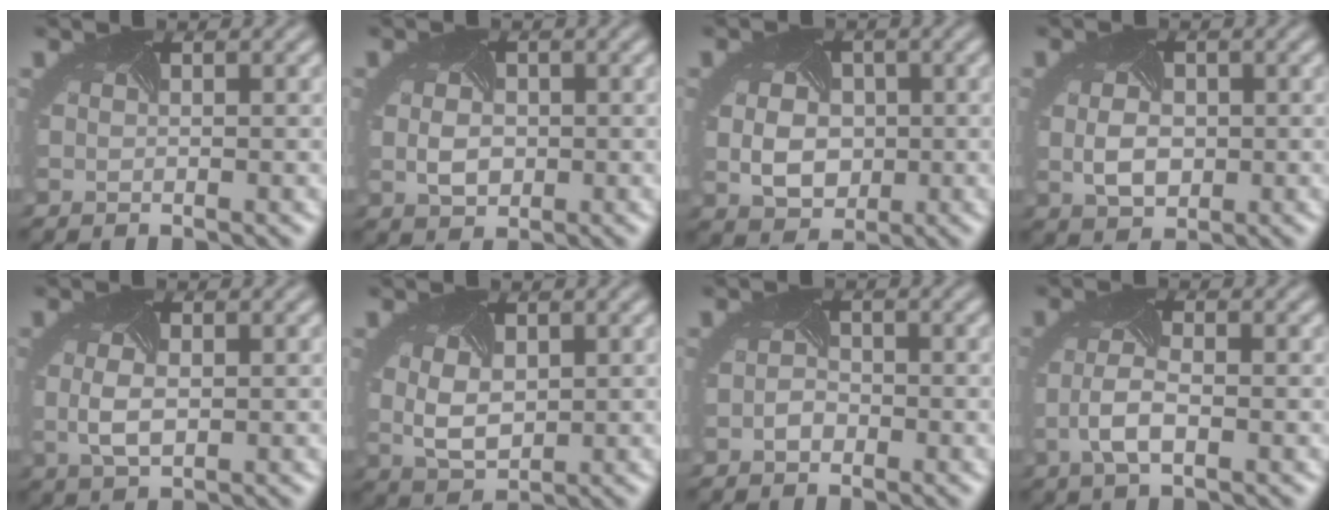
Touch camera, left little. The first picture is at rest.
{"total": 2.8, "force": [0.0, 2.2, 1.8], "torque": [-0.032, 0.002, 0.001]}
{"total": 5.3, "force": [0.0, 4.2, 3.3], "torque": [-0.054, -0.001, -0.002]}
{"total": 3.4, "force": [-0.1, 2.5, 2.3], "torque": [-0.046, -0.003, 0.004]}
{"total": 2.7, "force": [-0.1, 1.5, 2.3], "torque": [-0.059, -0.005, 0.000]}
{"total": 3.6, "force": [0.5, 2.3, 2.7], "torque": [-0.063, -0.008, 0.017]}
{"total": 1.2, "force": [-0.8, 0.7, 0.4], "torque": [-0.013, -0.003, -0.017]}
{"total": 3.1, "force": [-0.8, 1.2, 2.7], "torque": [-0.070, -0.005, -0.016]}